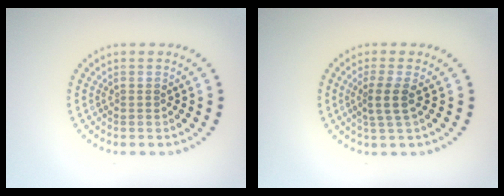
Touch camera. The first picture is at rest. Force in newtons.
{"total": 2.2, "press": 1.8, "slide": 1.3}